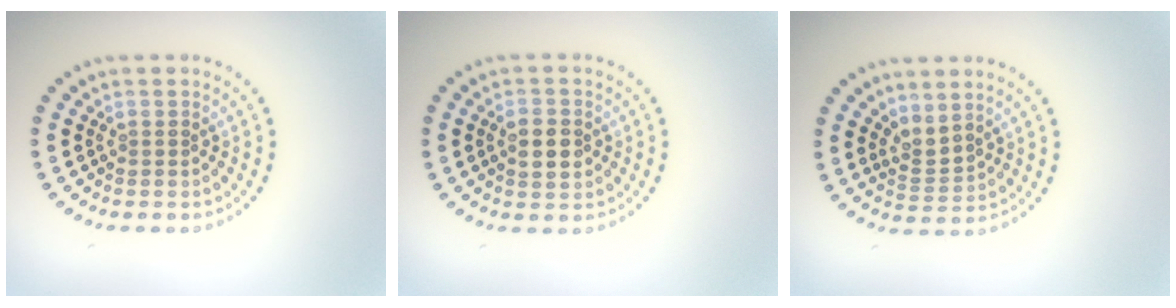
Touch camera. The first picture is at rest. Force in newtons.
{"total": 2.8, "press": 2.8, "slide": 0.2}
{"total": 2.2, "press": 1.4, "slide": 1.6}